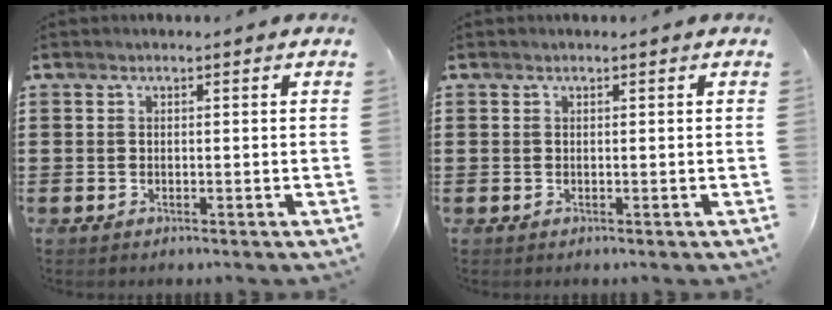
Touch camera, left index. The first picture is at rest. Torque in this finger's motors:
{"motor_torque": [0.73, 0.73, -0.20, 0.00]}